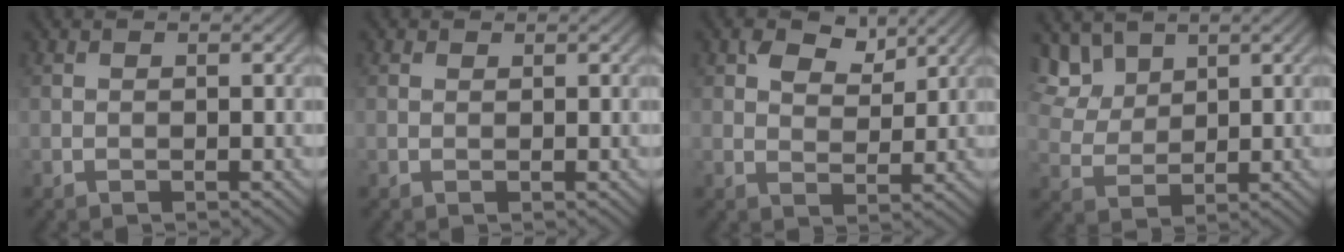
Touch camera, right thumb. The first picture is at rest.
{"total": 0.6, "force": [0.5, 0.3, 0.1], "torque": [0.001, 0.002, 0.010]}
{"total": 4.6, "force": [2.9, 2.6, 2.5], "torque": [-0.047, -0.003, 0.052]}
{"total": 5.5, "force": [3.8, 3.1, 2.5], "torque": [-0.074, -0.007, 0.084]}